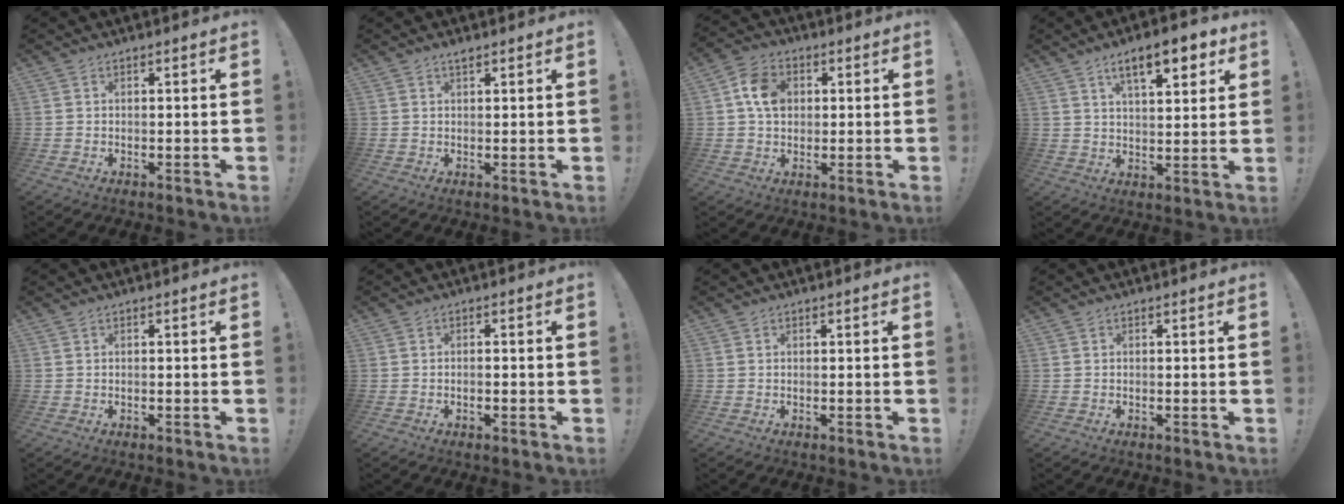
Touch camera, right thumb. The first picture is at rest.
{"total": 1.3, "force": [1.1, 0.2, 0.7], "torque": [-0.003, -0.005, 0.017]}
{"total": 9.4, "force": [1.9, 7.2, 5.8], "torque": [-0.085, 0.014, 0.039]}
{"total": 11.6, "force": [6.3, 3.8, 8.9], "torque": [-0.125, -0.024, 0.100]}
{"total": 0.0}
{"total": 1.1, "force": [-0.8, 0.2, 0.8], "torque": [-0.020, 0.003, -0.013]}
{"total": 0.0}
{"total": 0.0}